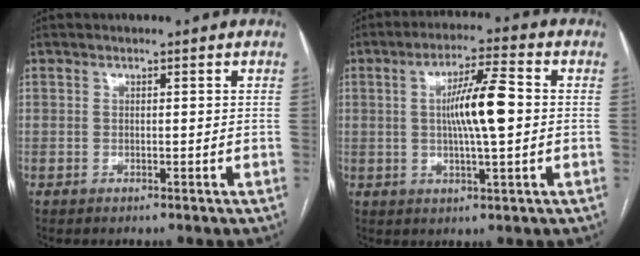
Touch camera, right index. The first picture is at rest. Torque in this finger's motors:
{"motor_torque": [0.80, 0.38, 0.29, 0.13]}